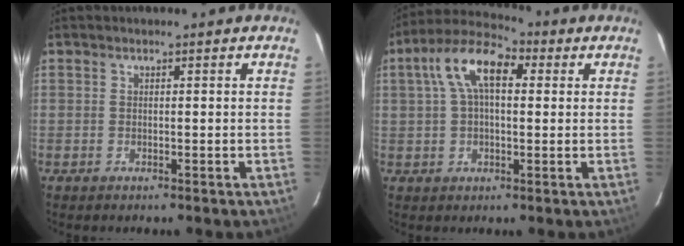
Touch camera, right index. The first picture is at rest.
{"total": 11.1, "force": [3.0, 5.7, 9.1], "torque": [-0.173, 0.036, 0.044]}